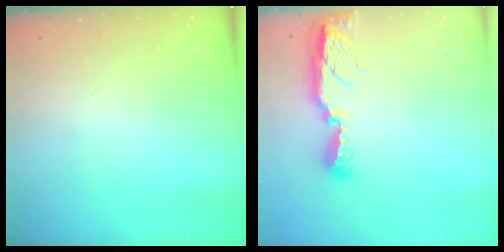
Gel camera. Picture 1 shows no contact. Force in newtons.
{"total": 9.0, "press": 9.0, "slide": 0.8}